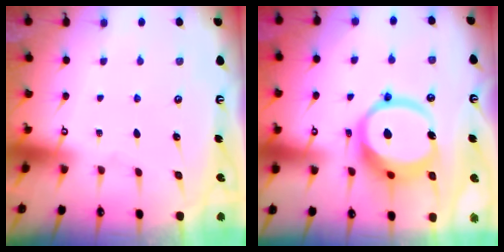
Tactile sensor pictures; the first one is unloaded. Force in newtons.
{"total": 14.3, "press": 14.2, "slide": 1.9}